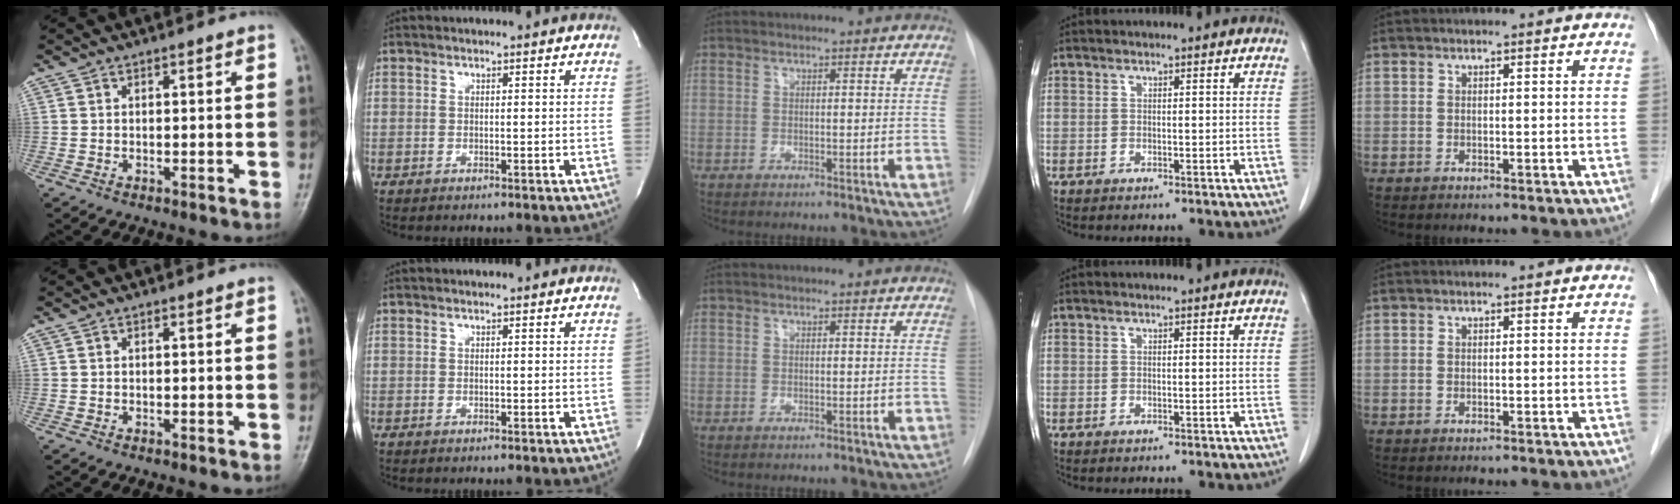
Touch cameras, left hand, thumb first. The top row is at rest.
{}